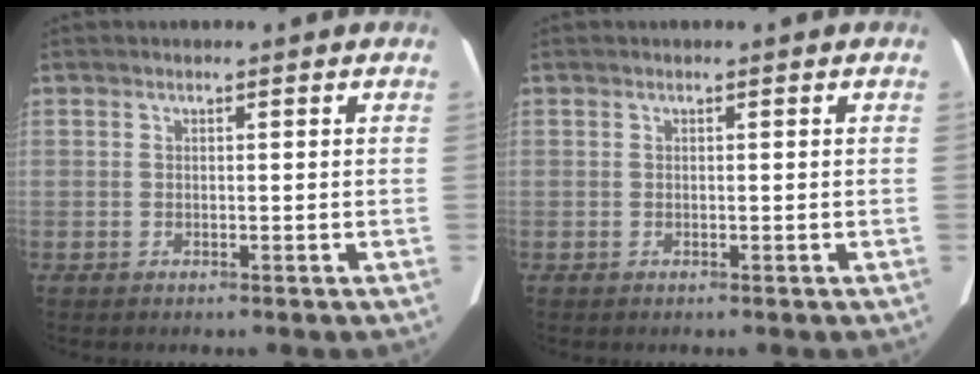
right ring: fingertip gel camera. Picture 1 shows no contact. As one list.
[{"total": 0.0}]